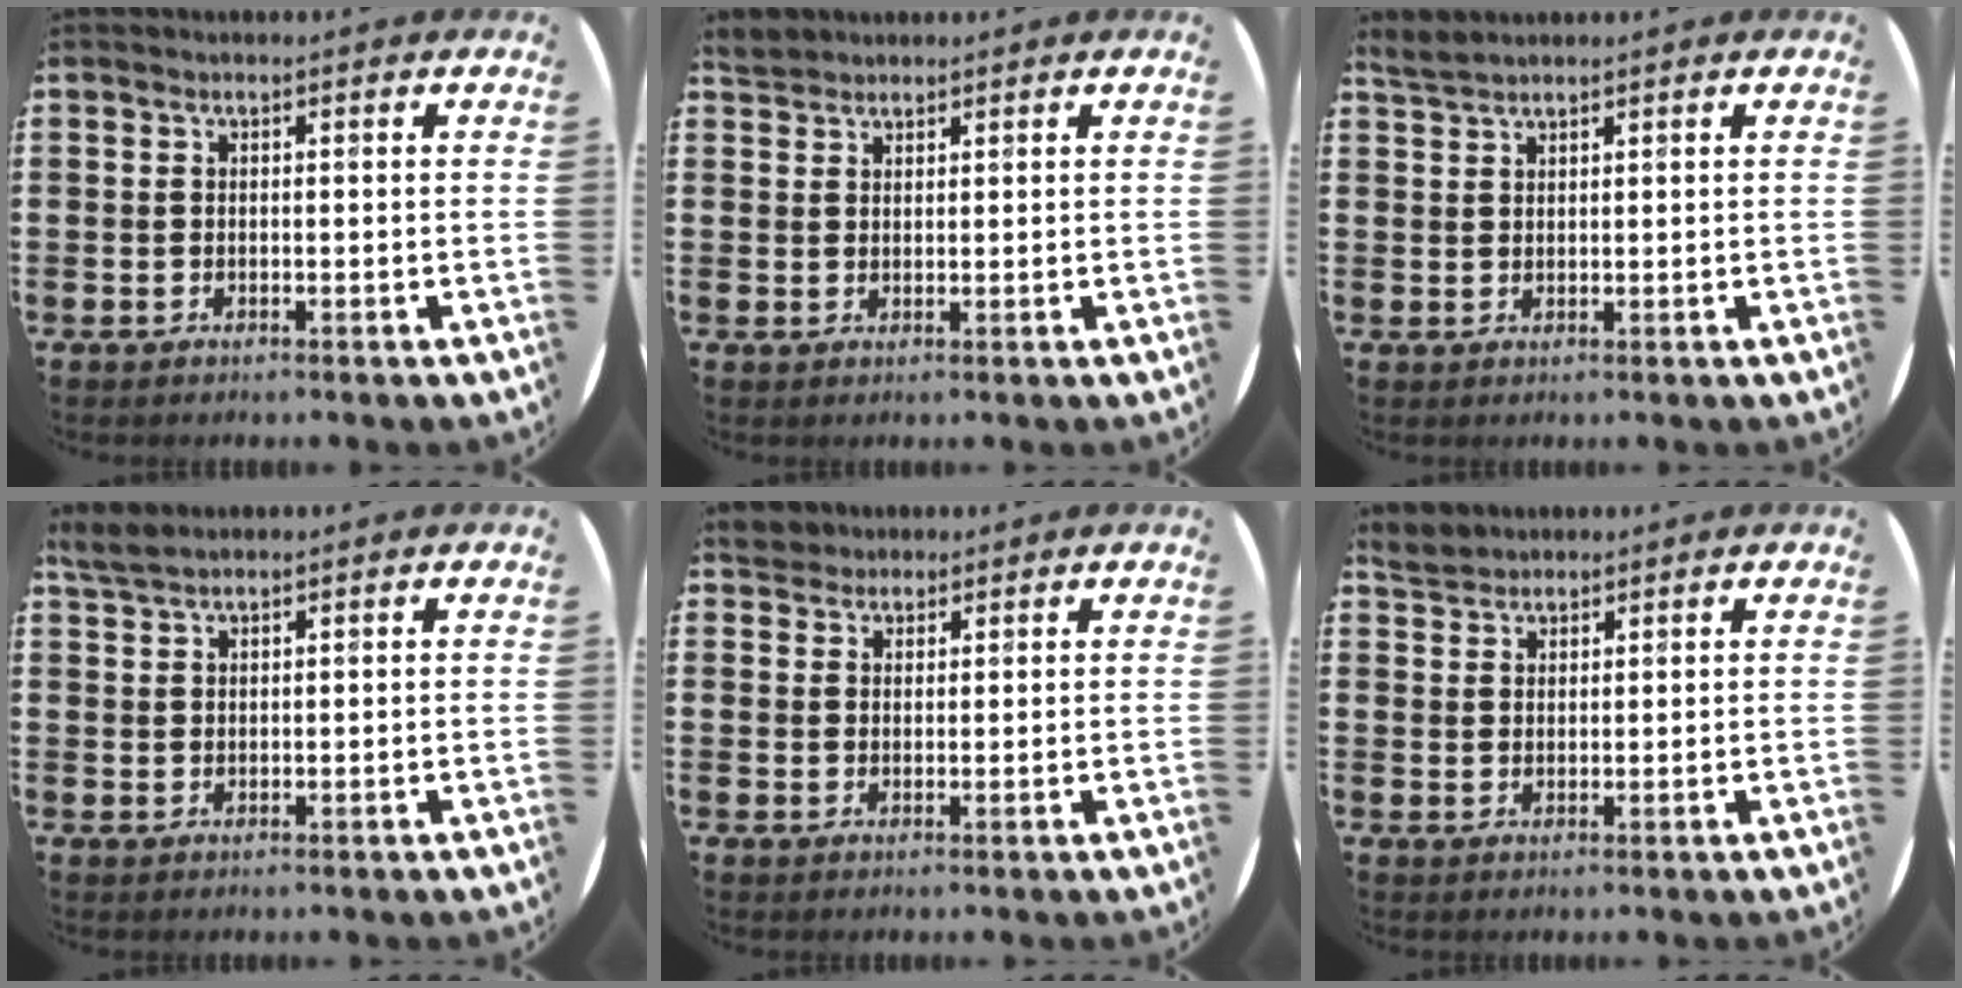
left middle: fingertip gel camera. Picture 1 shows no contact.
{"total": 2.0, "force": [1.9, 0.6, 0.0], "torque": [0.004, 0.002, 0.037]}
{"total": 1.8, "force": [1.8, 0.0, 0.2], "torque": [-0.007, 0.002, 0.035]}
{"total": 2.2, "force": [2.0, 0.3, 0.8], "torque": [-0.019, 0.003, 0.039]}
{"total": 2.8, "force": [2.6, 1.1, 0.1], "torque": [-0.001, 0.001, 0.049]}
{"total": 2.6, "force": [2.4, 0.9, 0.1], "torque": [-0.007, 0.003, 0.048]}